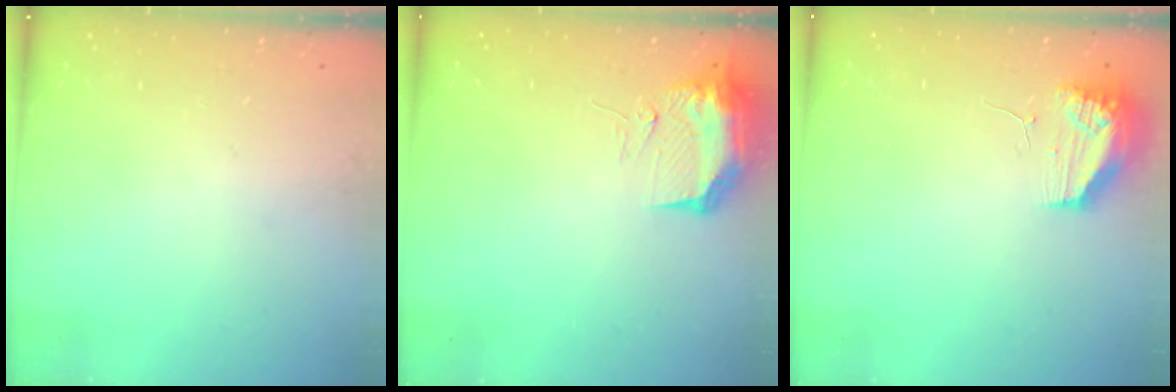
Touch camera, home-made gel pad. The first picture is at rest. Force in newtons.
{"total": 9.7, "press": 9.7, "slide": 1.0}
{"total": 12.0, "press": 10.5, "slide": 5.8}